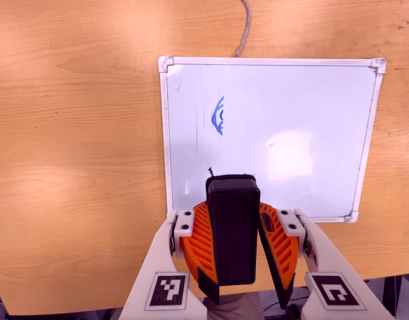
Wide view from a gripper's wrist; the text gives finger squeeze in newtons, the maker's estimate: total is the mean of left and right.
{"total": 8.5, "left": 8.9, "right": 8.1}